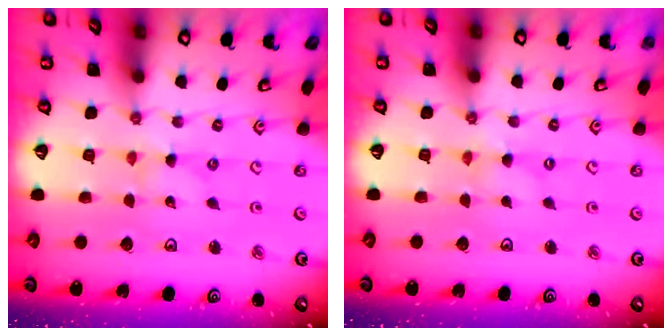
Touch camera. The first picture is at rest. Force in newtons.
{"total": 0.0}